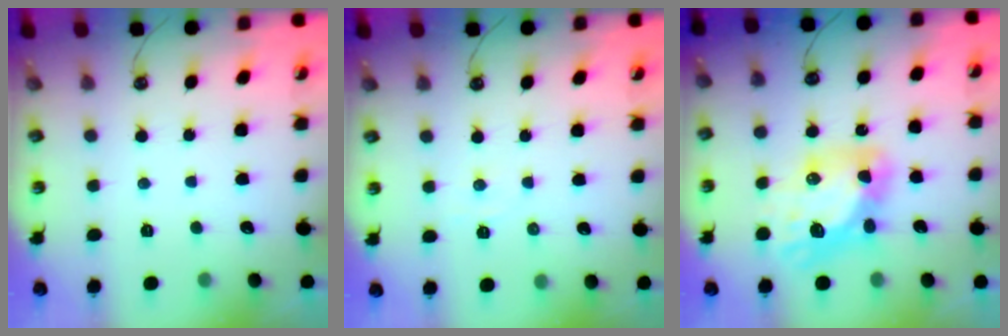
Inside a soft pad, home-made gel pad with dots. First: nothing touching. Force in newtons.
{"total": 3.3, "press": 3.3, "slide": 0.6}
{"total": 13.9, "press": 13.8, "slide": 1.5}